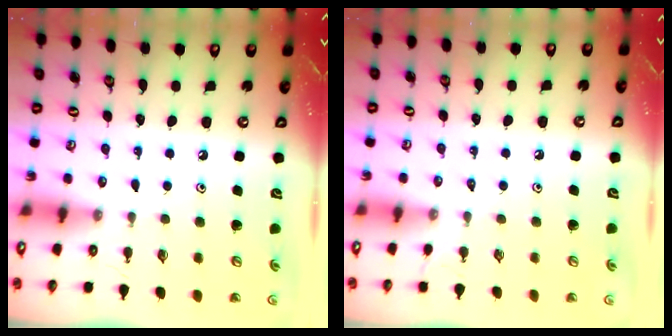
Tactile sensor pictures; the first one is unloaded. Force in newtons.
{"total": 1.1, "press": 1.1, "slide": 0.3}